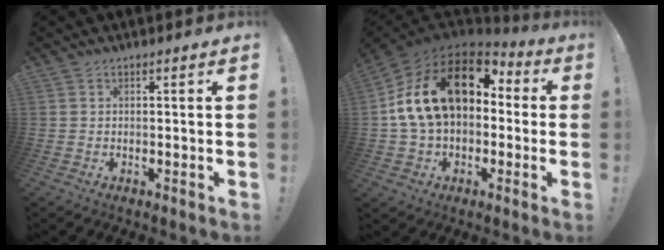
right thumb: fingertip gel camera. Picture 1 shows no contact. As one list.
[{"total": 22.6, "force": [6.1, 14.5, 16.3], "torque": [-0.276, -0.011, 0.113]}]